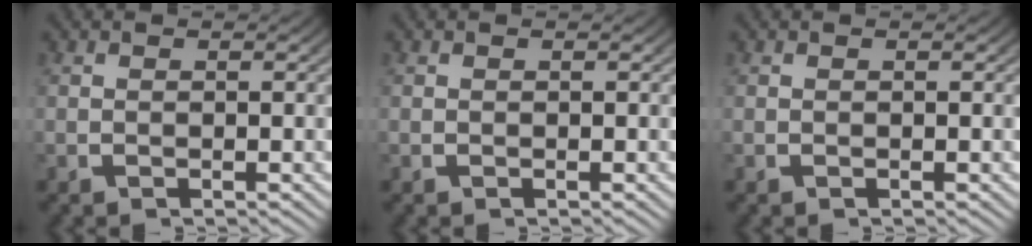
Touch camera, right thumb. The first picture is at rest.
{"total": 0.0}
{"total": 0.0}